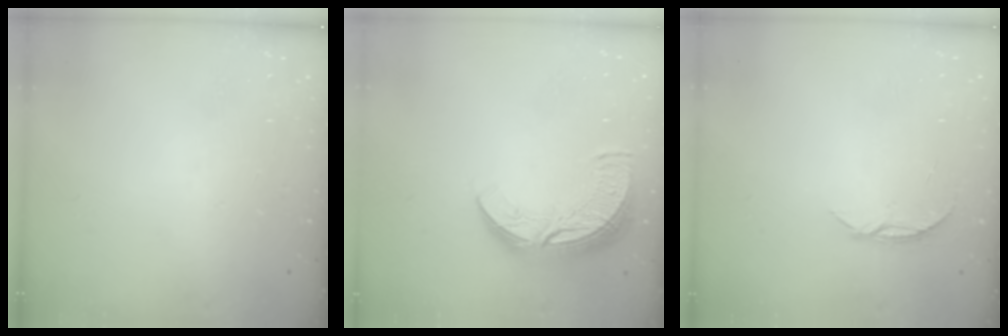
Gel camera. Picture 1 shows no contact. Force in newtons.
{"total": 10.9, "press": 10.9, "slide": 0.8}
{"total": 4.3, "press": 4.3, "slide": 0.5}